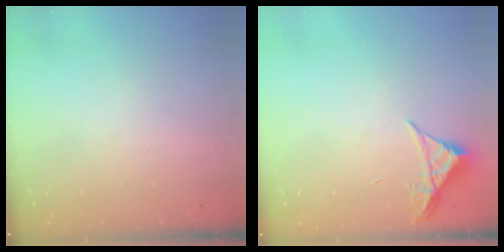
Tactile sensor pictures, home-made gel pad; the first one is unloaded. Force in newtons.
{"total": 4.1, "press": 4.1, "slide": 0.5}